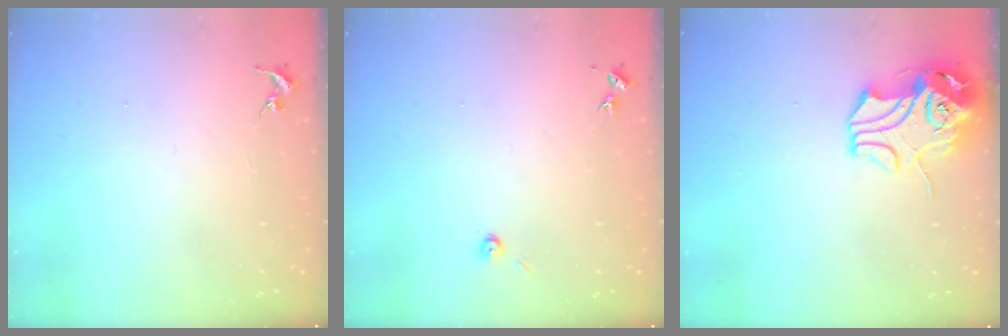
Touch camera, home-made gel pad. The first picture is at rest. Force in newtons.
{"total": 4.3, "press": 4.2, "slide": 0.6}
{"total": 12.4, "press": 12.2, "slide": 2.1}